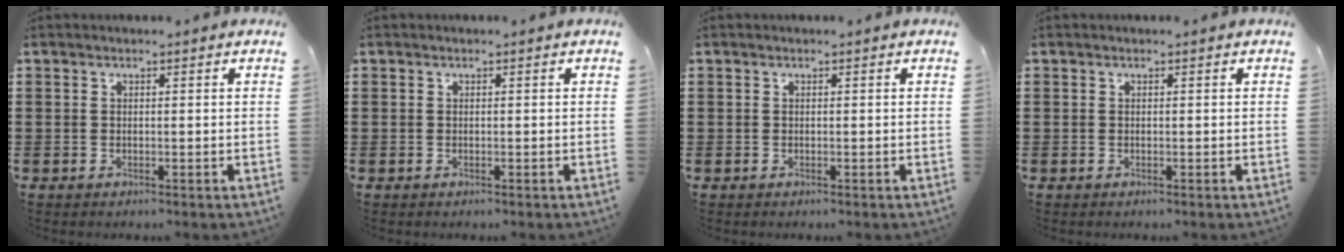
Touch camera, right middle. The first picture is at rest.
{"total": 0.0}
{"total": 0.0}
{"total": 0.0}